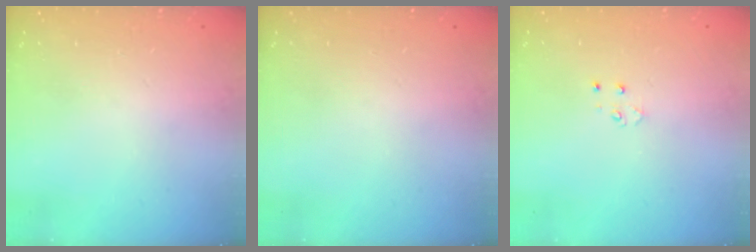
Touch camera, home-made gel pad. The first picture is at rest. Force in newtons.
{"total": 0.0}
{"total": 3.1, "press": 3.1, "slide": 0.6}